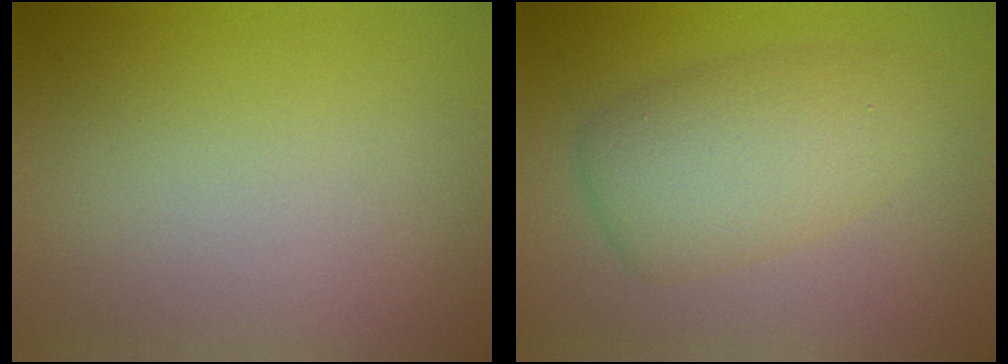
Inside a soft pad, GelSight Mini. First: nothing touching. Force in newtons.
{"total": 5.5, "press": 5.5, "slide": 0.2}